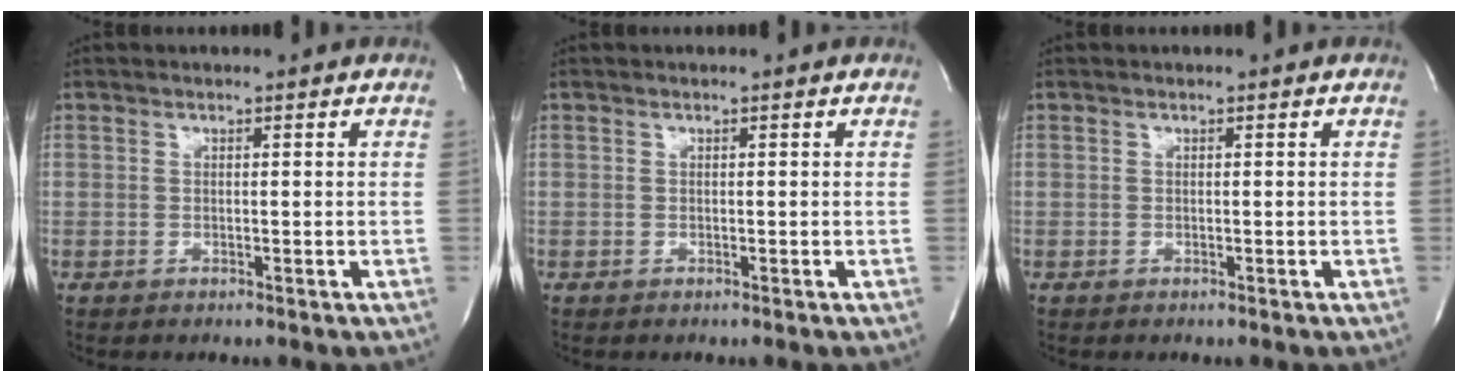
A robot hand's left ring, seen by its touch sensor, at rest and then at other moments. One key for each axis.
{"total": 0.0}
{"total": 0.0}